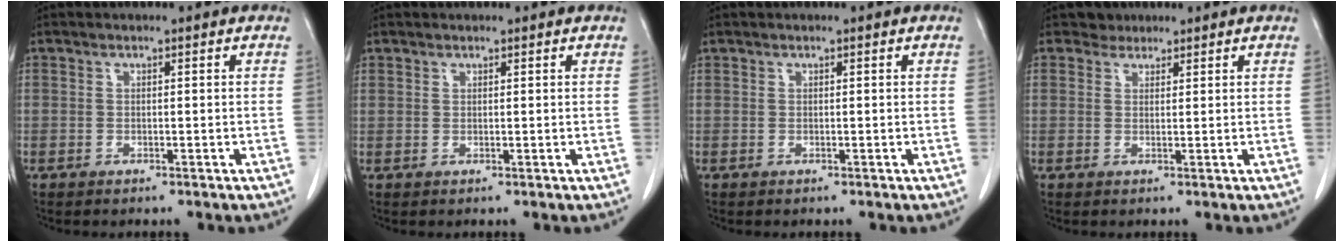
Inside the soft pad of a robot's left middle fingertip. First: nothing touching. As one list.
[{"total": 0.8, "force": [0.6, 0.5, 0.0], "torque": [0.002, 0.000, 0.008]}, {"total": 0.0}, {"total": 1.8, "force": [1.4, 1.0, -0.3], "torque": [0.005, 0.003, 0.019]}]